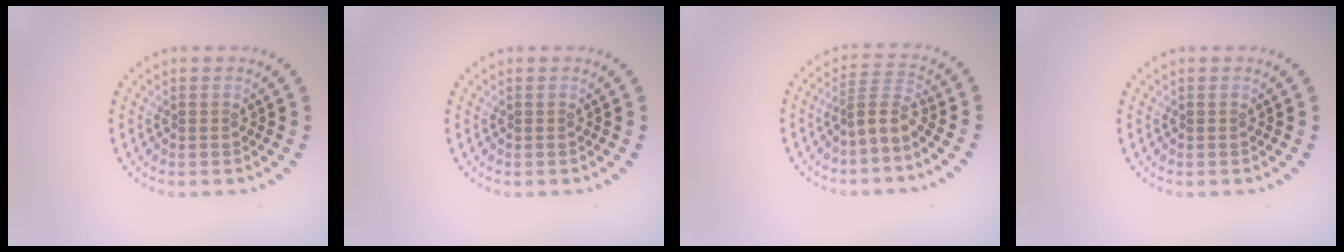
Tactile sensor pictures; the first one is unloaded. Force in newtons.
{"total": 0.0}
{"total": 2.7, "press": 2.0, "slide": 1.9}
{"total": 0.0}